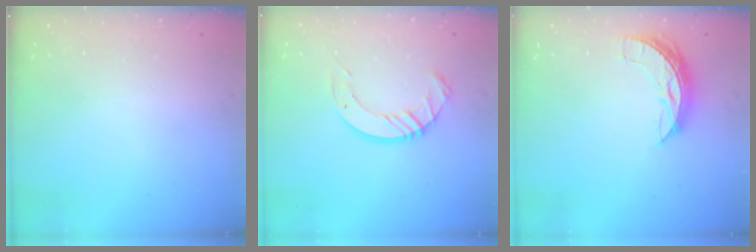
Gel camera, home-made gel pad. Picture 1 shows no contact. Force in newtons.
{"total": 8.8, "press": 8.8, "slide": 0.9}
{"total": 6.8, "press": 6.8, "slide": 0.4}